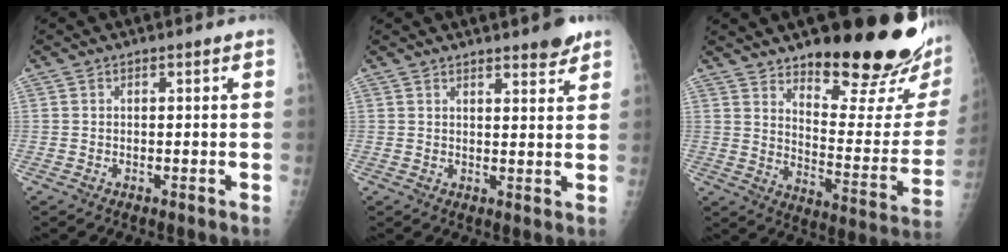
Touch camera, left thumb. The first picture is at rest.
{"total": 4.3, "force": [3.4, 1.0, 2.4], "torque": [-0.019, -0.022, 0.045]}
{"total": 24.1, "force": [18.2, 6.0, 14.6], "torque": [-0.164, -0.135, 0.253]}